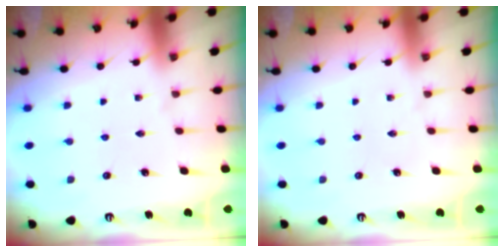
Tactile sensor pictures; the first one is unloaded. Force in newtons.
{"total": 0.0}